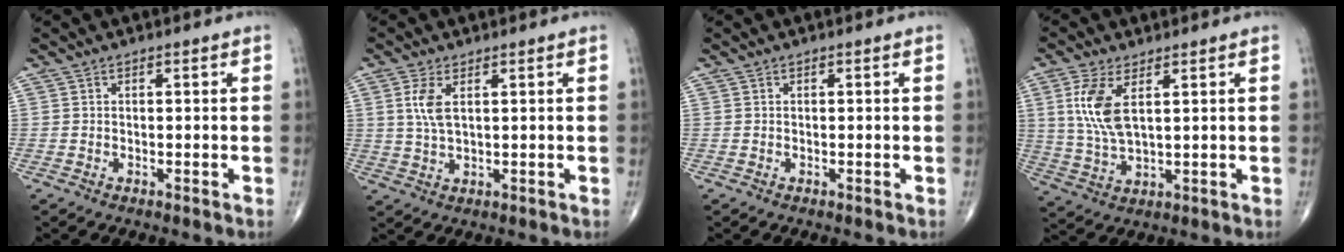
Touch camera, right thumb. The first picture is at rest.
{"total": 4.8, "force": [1.5, 2.0, 4.1], "torque": [-0.095, -0.003, 0.035]}
{"total": 0.0}
{"total": 9.1, "force": [2.9, 3.8, 7.7], "torque": [-0.172, -0.008, 0.066]}